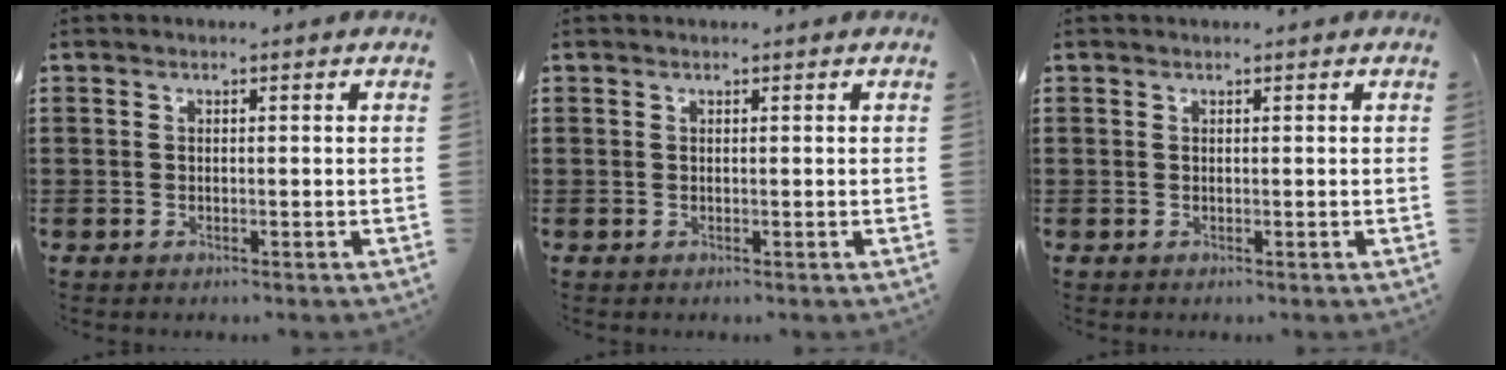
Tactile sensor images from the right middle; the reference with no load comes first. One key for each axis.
{"total": 0.0}
{"total": 0.0}